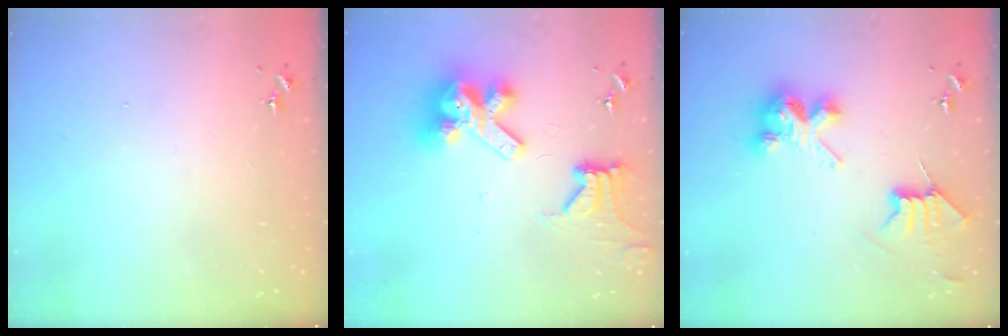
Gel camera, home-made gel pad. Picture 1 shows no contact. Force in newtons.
{"total": 15.8, "press": 15.7, "slide": 1.9}
{"total": 8.2, "press": 8.1, "slide": 0.8}